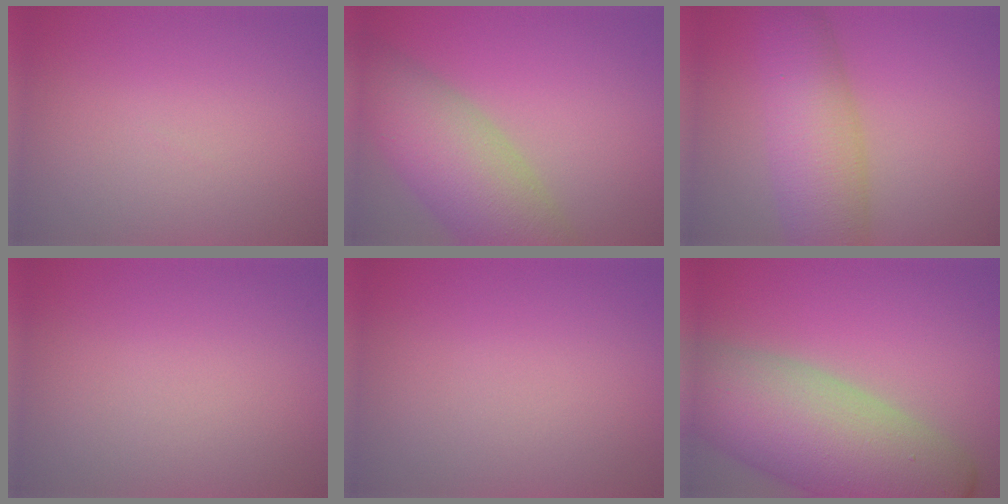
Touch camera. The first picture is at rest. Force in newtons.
{"total": 8.3, "press": 8.3, "slide": 0.4}
{"total": 7.1, "press": 7.1, "slide": 0.3}
{"total": 0.0}
{"total": 0.0}
{"total": 13.1, "press": 13.0, "slide": 0.7}